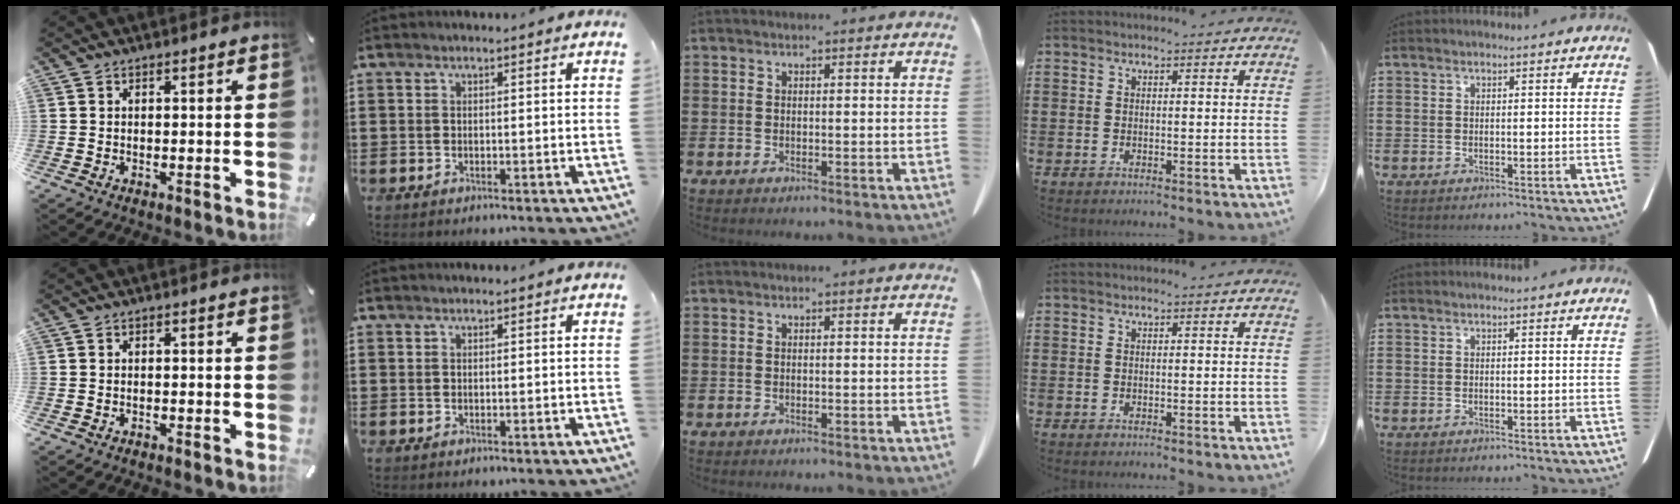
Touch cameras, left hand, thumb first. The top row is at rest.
{"thumb": {"total": 0.6, "force": [-0.5, 0.2, 0.0], "torque": [-0.001, 0.002, -0.012]}}